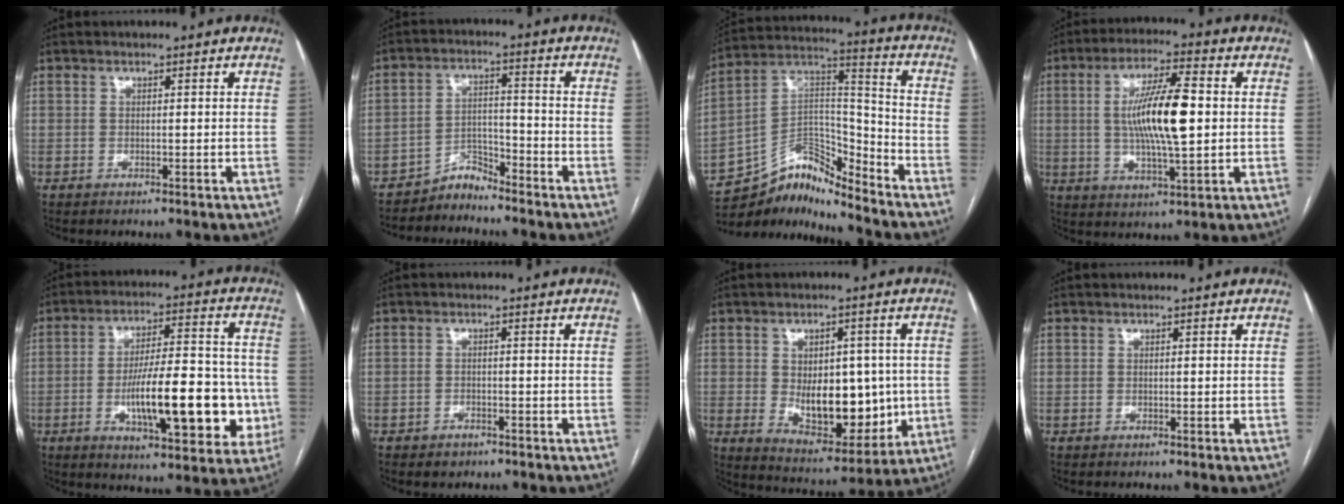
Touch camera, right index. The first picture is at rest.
{"total": 4.0, "force": [-3.9, 0.8, -0.4], "torque": [0.019, 0.006, -0.068]}
{"total": 10.5, "force": [-10.3, 1.8, 1.0], "torque": [-0.011, 0.076, -0.191]}
{"total": 12.6, "force": [0.7, 2.1, 12.4], "torque": [-0.224, 0.005, 0.011]}
{"total": 18.2, "force": [-4.2, 5.3, 16.9], "torque": [-0.241, 0.018, -0.052]}
{"total": 1.9, "force": [-1.4, 1.3, 0.5], "torque": [-0.011, 0.003, -0.015]}
{"total": 13.1, "force": [-0.4, 7.2, 10.9], "torque": [-0.158, -0.001, 0.015]}
{"total": 0.0}